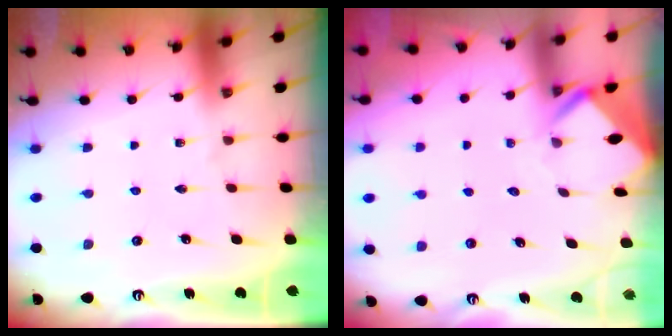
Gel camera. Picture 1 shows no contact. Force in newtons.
{"total": 2.9, "press": 2.9, "slide": 0.3}